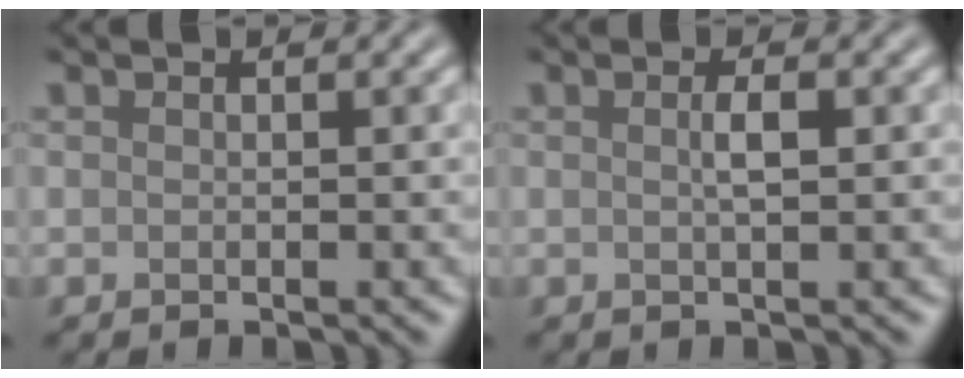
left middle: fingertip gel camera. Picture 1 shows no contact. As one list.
[{"total": 1.5, "force": [0.2, 0.2, 1.5], "torque": [-0.027, 0.004, 0.002]}]